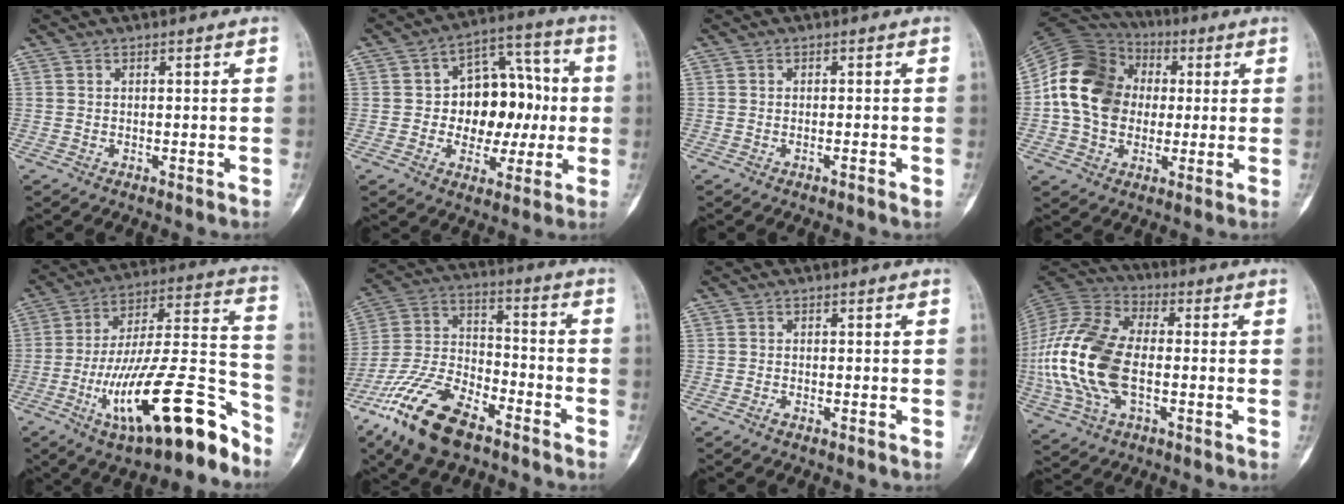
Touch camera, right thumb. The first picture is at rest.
{"total": 13.7, "force": [0.0, 9.5, 9.9], "torque": [-0.082, 0.035, 0.002]}
{"total": 1.0, "force": [-0.5, 0.0, 0.9], "torque": [-0.019, 0.002, -0.005]}
{"total": 17.5, "force": [1.1, 14.1, 10.3], "torque": [-0.172, 0.029, 0.015]}
{"total": 25.0, "force": [-13.6, 7.2, 19.6], "torque": [-0.288, 0.089, -0.219]}
{"total": 18.7, "force": [-12.2, 8.0, 11.8], "torque": [-0.243, 0.056, -0.229]}
{"total": 1.0, "force": [-0.8, 0.2, 0.6], "torque": [-0.016, 0.006, -0.011]}
{"total": 20.3, "force": [-2.7, 11.8, 16.3], "torque": [-0.351, 0.015, -0.049]}